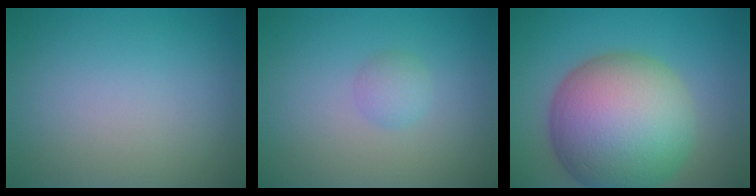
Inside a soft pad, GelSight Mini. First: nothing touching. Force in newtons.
{"total": 1.3, "press": 1.3, "slide": 0.1}
{"total": 14.2, "press": 14.2, "slide": 0.5}